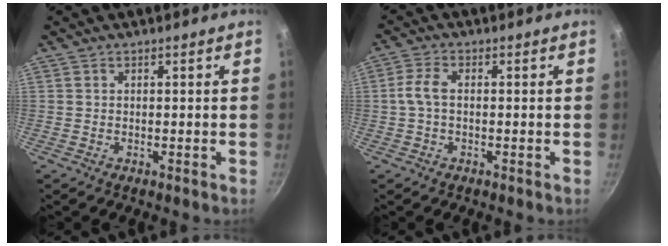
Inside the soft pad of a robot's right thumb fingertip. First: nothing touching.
{"total": 3.8, "force": [-0.2, 2.0, 3.2], "torque": [-0.077, 0.014, -0.010]}